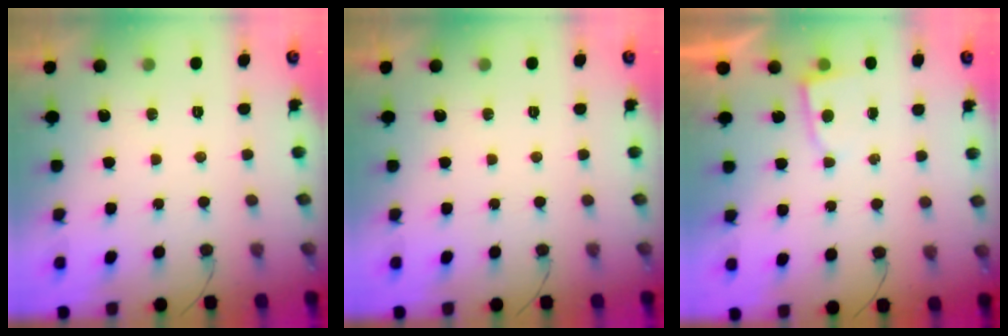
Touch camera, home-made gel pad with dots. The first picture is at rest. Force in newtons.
{"total": 0.0}
{"total": 2.1, "press": 2.1, "slide": 0.3}